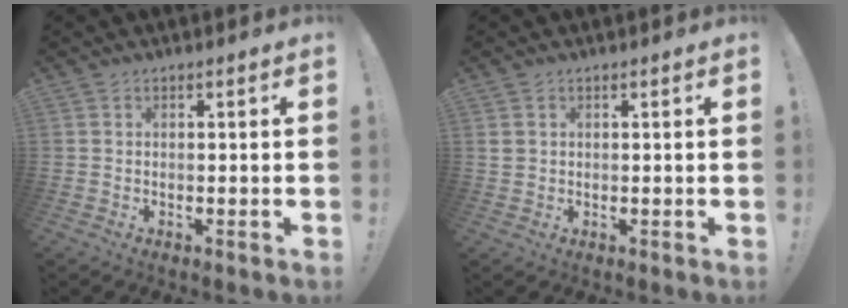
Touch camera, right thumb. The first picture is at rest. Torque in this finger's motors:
{"motor_torque": [-0.19, 0.33, 0.06, 0.39, -0.01]}